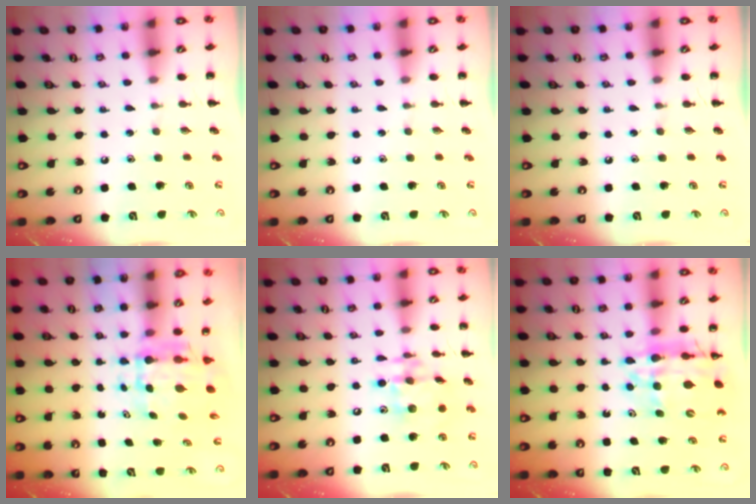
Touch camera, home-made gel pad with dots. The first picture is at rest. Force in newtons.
{"total": 0.0}
{"total": 0.0}
{"total": 5.6, "press": 5.4, "slide": 1.5}
{"total": 13.0, "press": 13.0, "slide": 1.6}
{"total": 13.8, "press": 13.3, "slide": 3.7}